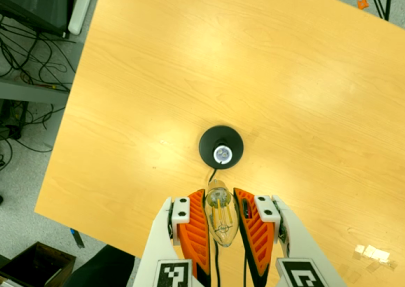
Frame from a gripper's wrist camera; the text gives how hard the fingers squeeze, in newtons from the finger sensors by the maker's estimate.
{"total": 20.5, "left": 21.9, "right": 19.1}